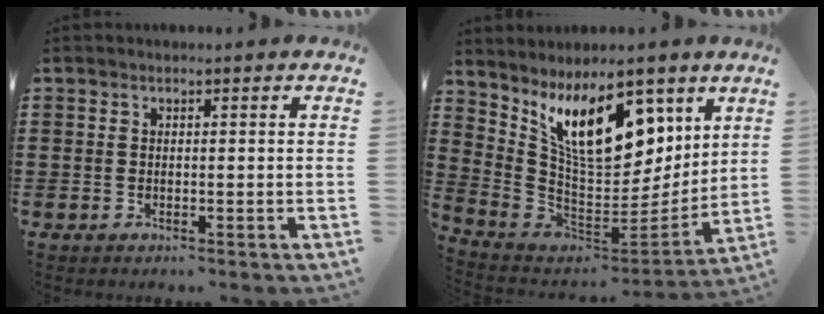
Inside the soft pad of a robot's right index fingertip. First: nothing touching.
{"total": 14.5, "force": [7.8, 6.9, 10.0], "torque": [-0.184, -0.026, 0.144]}